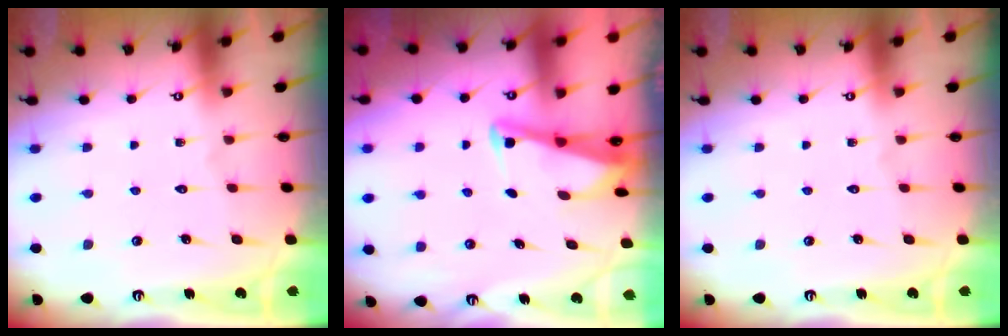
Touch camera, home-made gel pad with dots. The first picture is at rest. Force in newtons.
{"total": 2.7, "press": 2.7, "slide": 0.4}
{"total": 0.0}